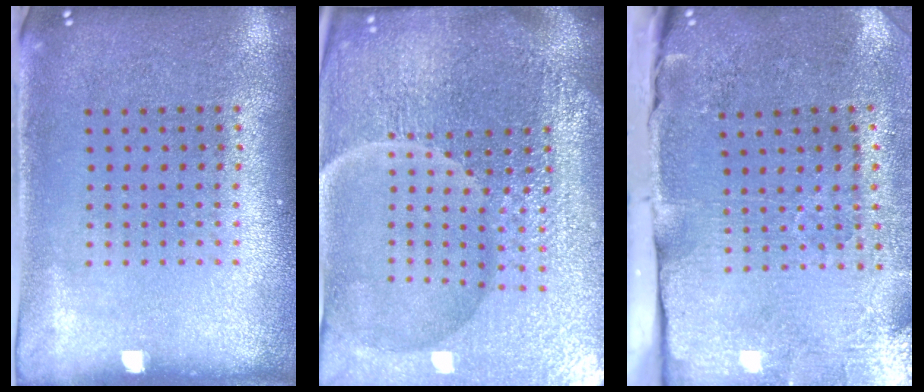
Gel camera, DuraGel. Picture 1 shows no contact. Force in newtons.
{"total": 7.3, "press": 6.5, "slide": 3.3}
{"total": 4.8, "press": 3.8, "slide": 2.8}